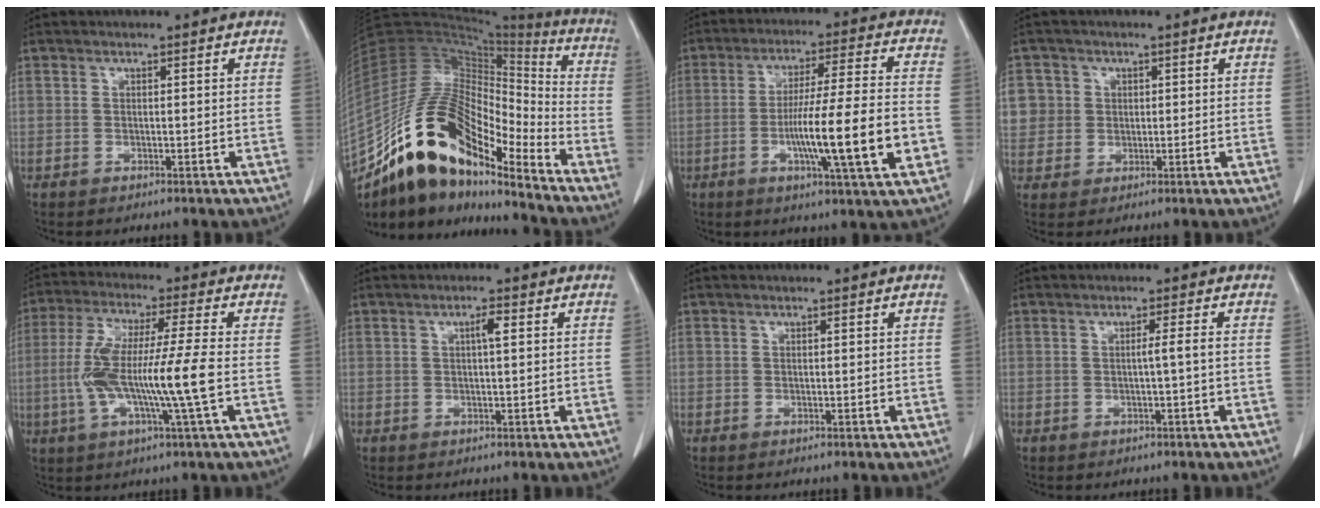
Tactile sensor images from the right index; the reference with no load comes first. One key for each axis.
{"total": 19.7, "fx": -14.1, "fy": 6.5, "fz": 12.1, "tx": -0.221, "ty": 0.043, "tz": -0.249}
{"total": 14.9, "fx": -3.6, "fy": 0.0, "fz": 14.5, "tx": -0.245, "ty": -0.006, "tz": -0.059}
{"total": 7.3, "fx": 1.7, "fy": 7.0, "fz": 1.3, "tx": -0.039, "ty": 0.024, "tz": 0.043}
{"total": 12.5, "fx": -1.9, "fy": -0.3, "fz": 12.4, "tx": -0.247, "ty": 0.001, "tz": -0.039}
{"total": 1.8, "fx": 0.5, "fy": 0.1, "fz": 1.8, "tx": -0.030, "ty": 0.004, "tz": 0.006}
{"total": 0.0}
{"total": 1.5, "fx": -0.3, "fy": -0.5, "fz": 1.3, "tx": -0.019, "ty": 0.001, "tz": -0.006}